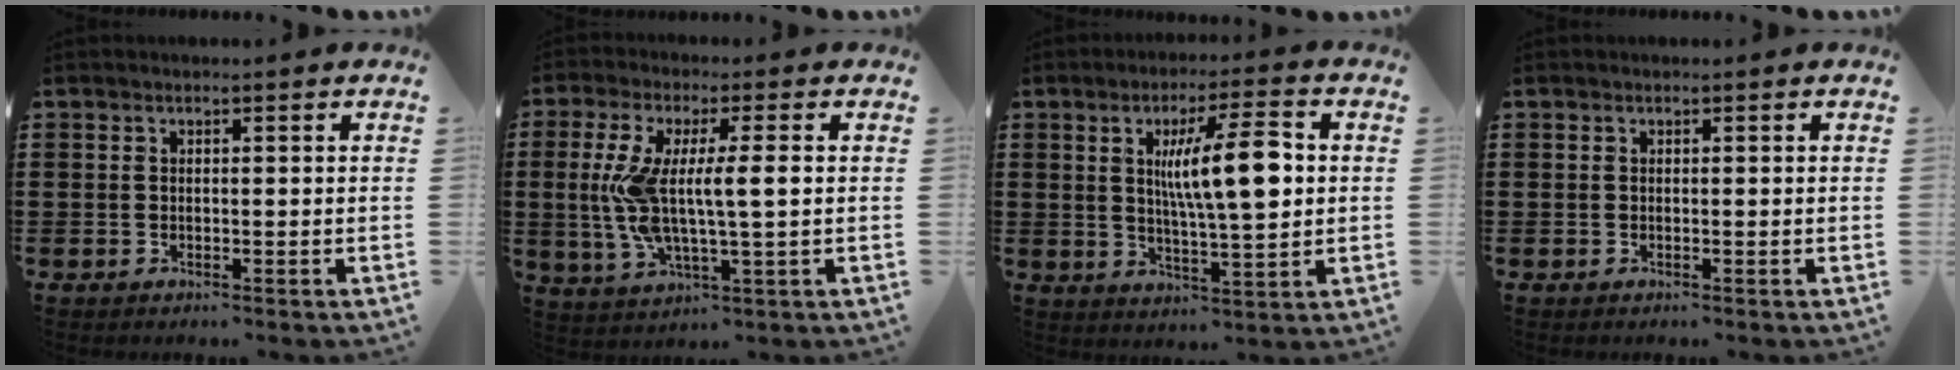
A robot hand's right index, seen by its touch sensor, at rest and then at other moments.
{"total": 9.3, "force": [0.5, 1.9, 9.1], "torque": [-0.194, -0.010, -0.001]}
{"total": 11.1, "force": [2.0, 2.6, 10.6], "torque": [-0.186, 0.002, 0.029]}
{"total": 0.0}